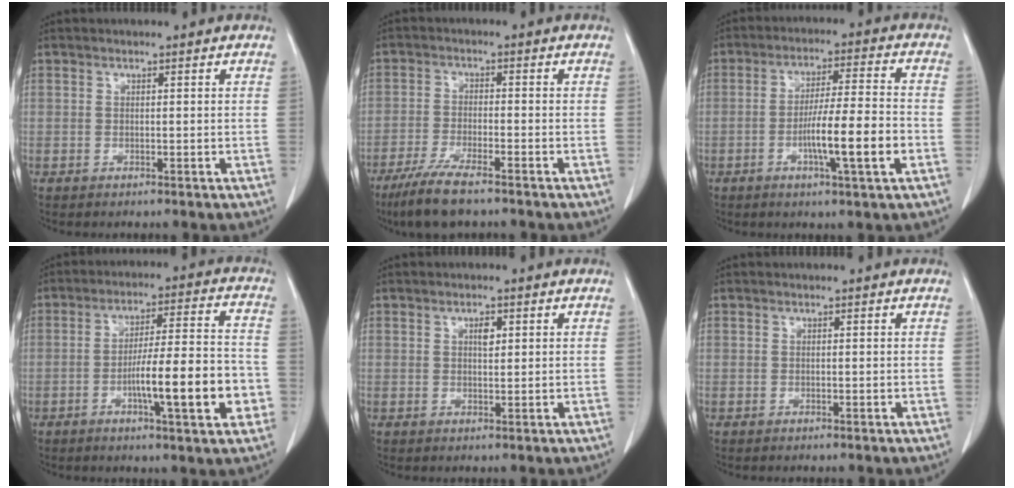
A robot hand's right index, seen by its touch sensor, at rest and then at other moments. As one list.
[{"total": 8.3, "force": [-6.1, 1.1, 5.4], "torque": [-0.101, -0.021, -0.103]}, {"total": 10.3, "force": [-3.2, 0.1, 9.8], "torque": [-0.165, -0.003, -0.056]}, {"total": 13.2, "force": [-3.9, 1.6, 12.5], "torque": [-0.197, 0.008, -0.058]}, {"total": 1.7, "force": [0.6, 0.7, 1.5], "torque": [-0.025, 0.000, 0.011]}, {"total": 0.0}]